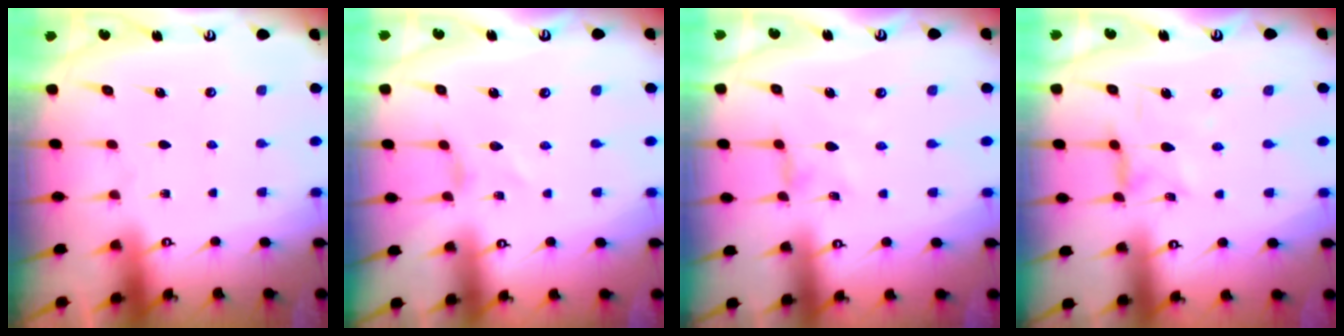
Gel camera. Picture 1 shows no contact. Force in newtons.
{"total": 0.0}
{"total": 0.8, "press": 0.8, "slide": 0.3}
{"total": 2.0, "press": 2.0, "slide": 0.4}